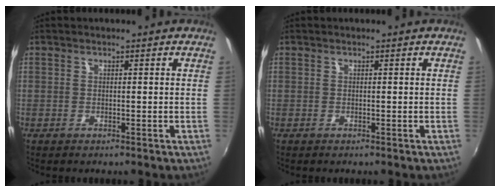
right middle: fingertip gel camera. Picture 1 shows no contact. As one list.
[{"total": 0.0}]